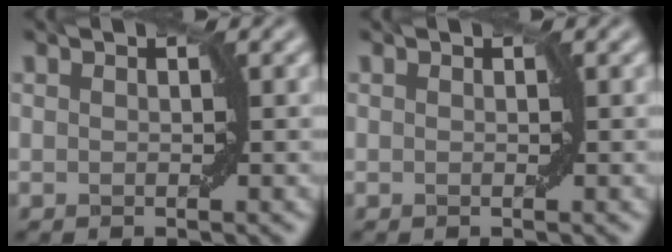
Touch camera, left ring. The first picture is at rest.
{"total": 0.0}